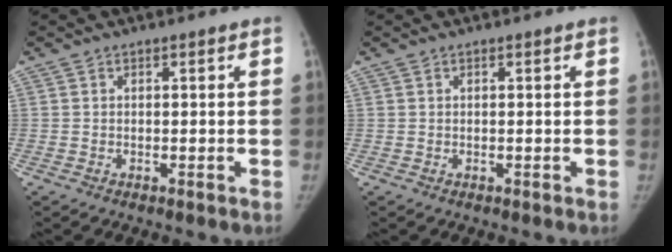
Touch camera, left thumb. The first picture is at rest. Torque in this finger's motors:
{"motor_torque": [0.56, -0.09, -0.06, 0.06, 0.08]}